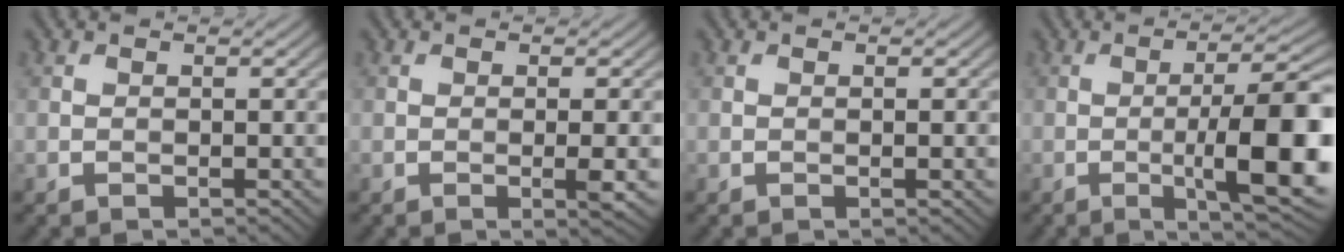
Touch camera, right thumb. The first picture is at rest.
{"total": 2.2, "force": [-0.3, 0.1, 2.2], "torque": [-0.041, 0.000, -0.006]}
{"total": 0.7, "force": [-0.1, 0.0, 0.7], "torque": [-0.011, -0.001, -0.001]}
{"total": 13.3, "force": [-2.6, 2.8, 12.7], "torque": [-0.171, 0.013, -0.038]}